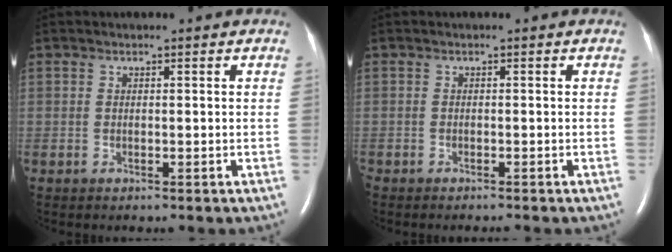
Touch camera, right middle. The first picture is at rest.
{"total": 1.1, "force": [-1.1, 0.0, 0.3], "torque": [-0.006, -0.002, -0.015]}